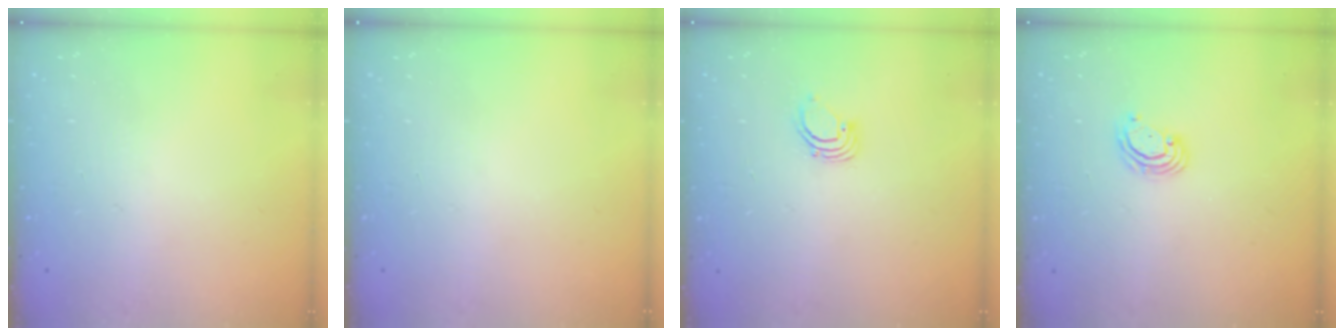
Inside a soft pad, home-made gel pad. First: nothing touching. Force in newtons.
{"total": 0.0}
{"total": 2.2, "press": 2.2, "slide": 0.2}
{"total": 3.8, "press": 3.8, "slide": 0.3}